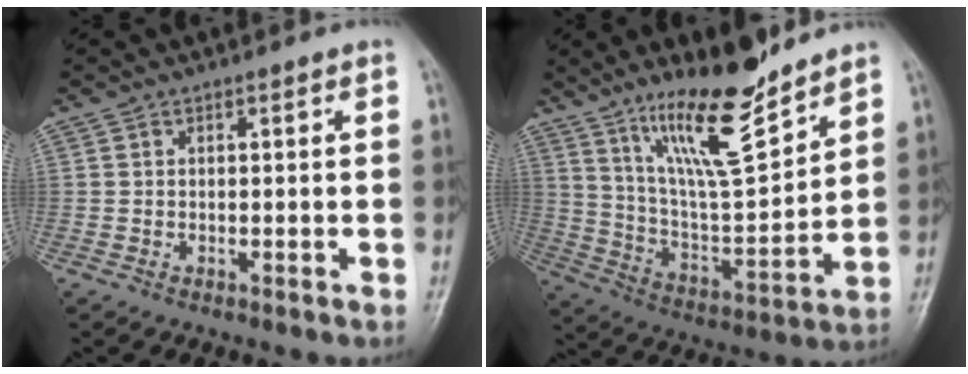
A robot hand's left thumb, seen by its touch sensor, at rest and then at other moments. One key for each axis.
{"total": 17.1, "fx": 12.2, "fy": 3.6, "fz": 11.3, "tx": -0.174, "ty": -0.081, "tz": 0.227}